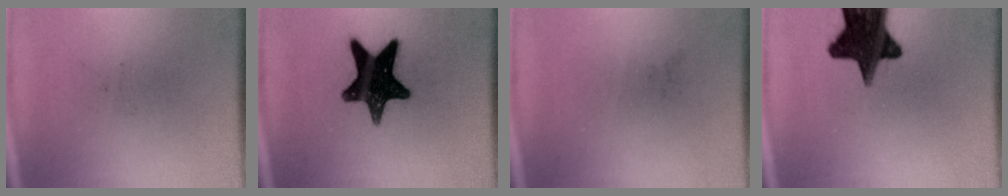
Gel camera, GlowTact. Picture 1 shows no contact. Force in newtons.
{"total": 15.5}
{"total": 0.0}
{"total": 16.4}